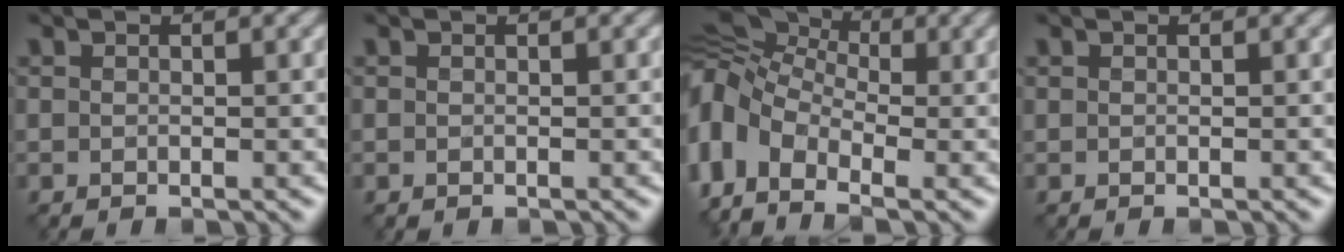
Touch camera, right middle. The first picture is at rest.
{"total": 0.0}
{"total": 11.4, "force": [-1.8, 8.1, 7.9], "torque": [-0.180, 0.004, -0.046]}
{"total": 0.0}